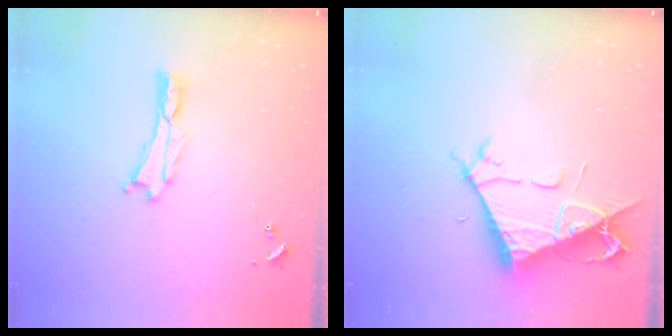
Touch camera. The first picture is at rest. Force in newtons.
{"total": 7.7, "press": 7.7, "slide": 0.8}